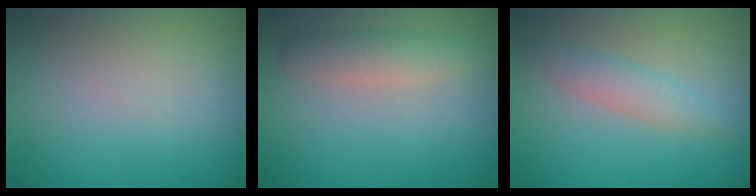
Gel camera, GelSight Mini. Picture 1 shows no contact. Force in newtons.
{"total": 2.7, "press": 2.7, "slide": 0.1}
{"total": 2.4, "press": 2.4, "slide": 0.0}